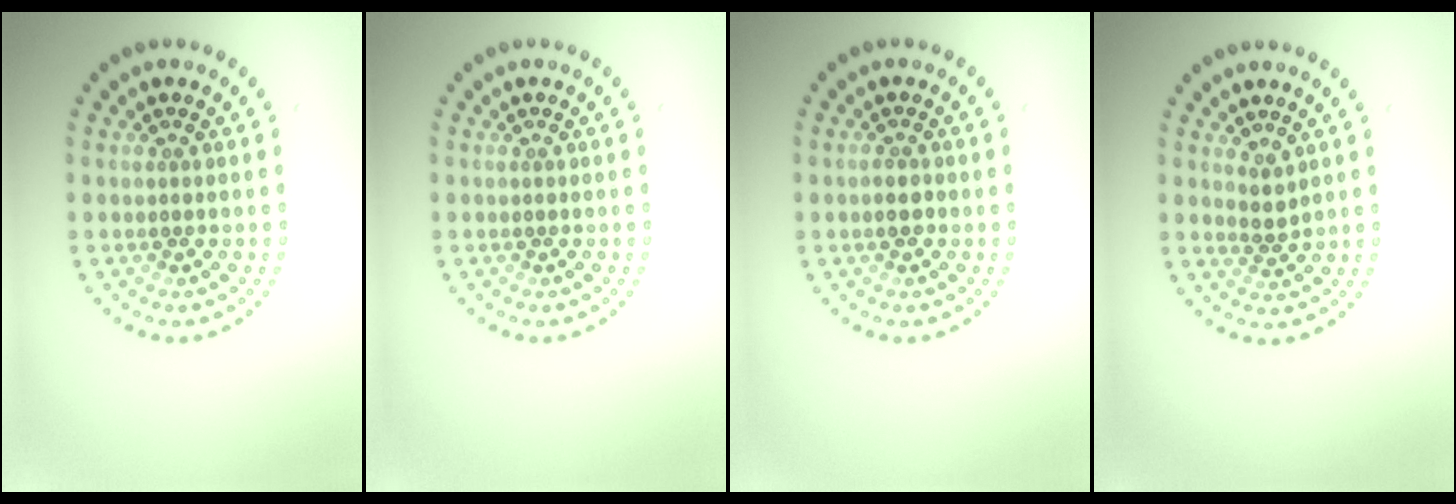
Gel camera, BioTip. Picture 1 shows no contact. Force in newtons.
{"total": 0.0}
{"total": 1.1, "press": 1.1, "slide": 0.4}
{"total": 1.3, "press": 0.9, "slide": 0.9}